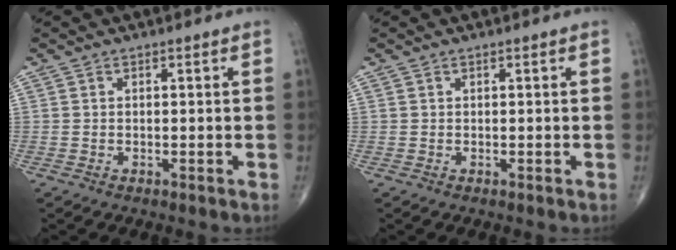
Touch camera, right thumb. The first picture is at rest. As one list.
[{"total": 0.0}]